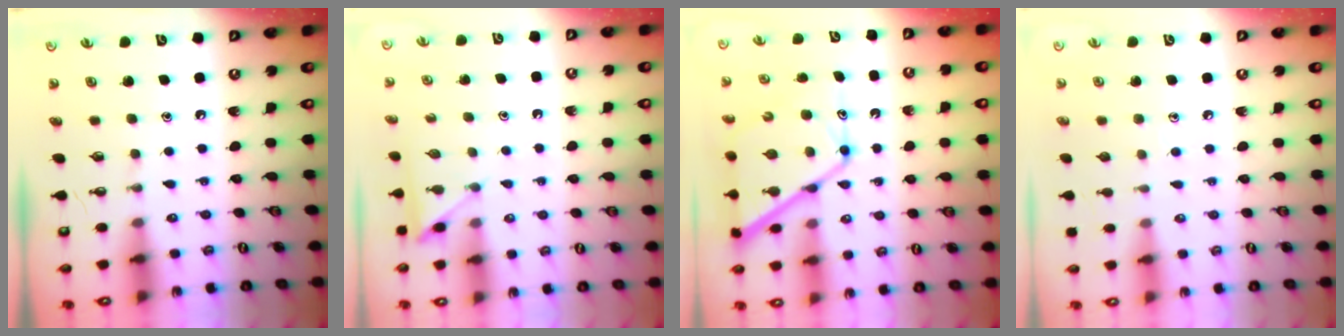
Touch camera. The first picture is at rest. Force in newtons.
{"total": 5.2, "press": 5.1, "slide": 0.5}
{"total": 14.0, "press": 13.9, "slide": 1.3}
{"total": 4.2, "press": 4.2, "slide": 0.5}